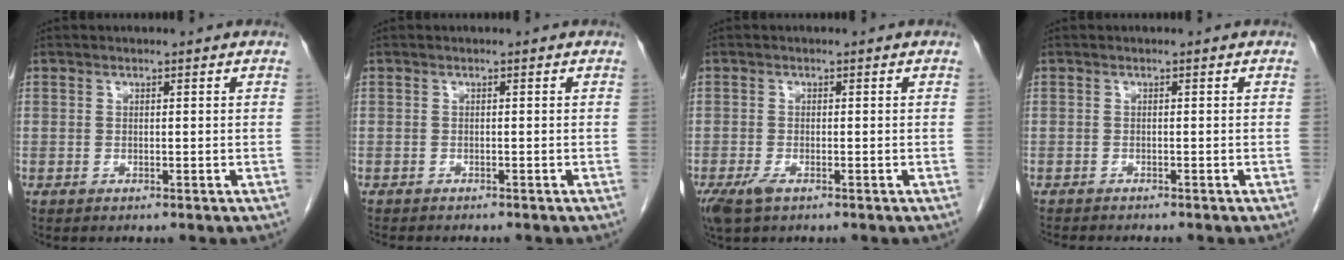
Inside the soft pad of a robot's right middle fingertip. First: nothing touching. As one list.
[{"total": 3.6, "force": [-3.1, 0.9, 1.5], "torque": [-0.025, -0.008, -0.039]}, {"total": 3.1, "force": [-1.8, 1.1, 2.2], "torque": [-0.055, -0.007, -0.031]}, {"total": 3.8, "force": [-3.4, 0.5, 1.4], "torque": [-0.022, -0.008, -0.049]}]